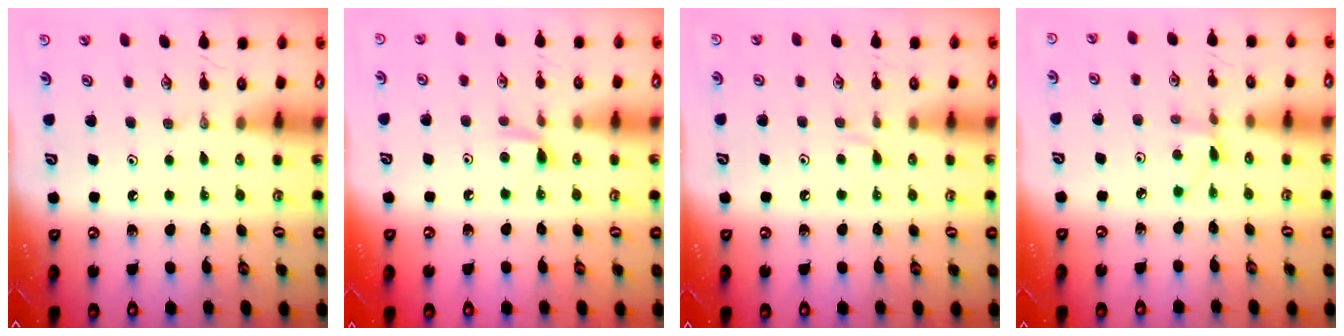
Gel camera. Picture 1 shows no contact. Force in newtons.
{"total": 5.3, "press": 5.3, "slide": 0.7}
{"total": 3.1, "press": 3.1, "slide": 0.5}
{"total": 3.0, "press": 3.0, "slide": 0.4}